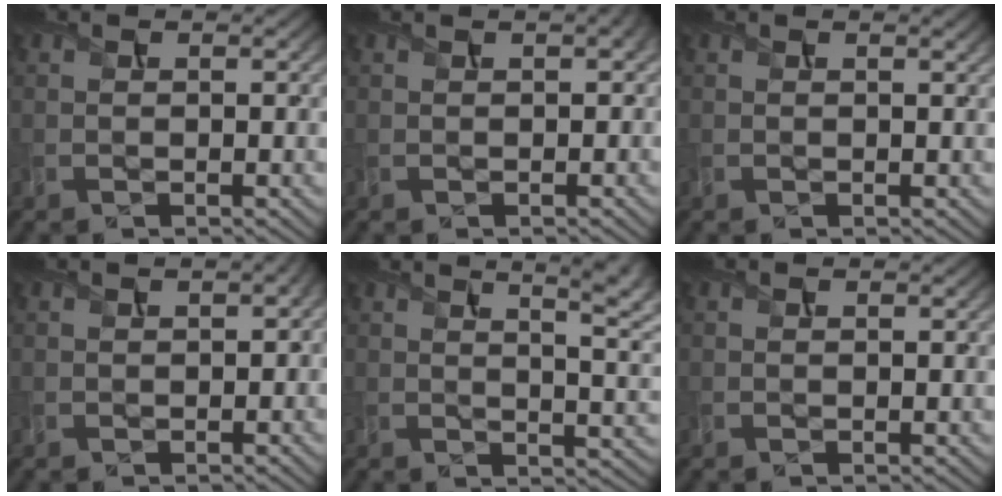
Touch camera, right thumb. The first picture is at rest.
{"total": 2.0, "force": [0.6, 0.9, 1.7], "torque": [-0.025, 0.003, 0.009]}
{"total": 1.1, "force": [0.6, 0.2, 0.8], "torque": [-0.014, 0.003, 0.009]}
{"total": 1.8, "force": [0.1, 0.9, 1.5], "torque": [-0.030, -0.001, 0.003]}
{"total": 11.3, "force": [5.6, 3.8, 9.0], "torque": [-0.112, 0.035, 0.067]}
{"total": 0.0}